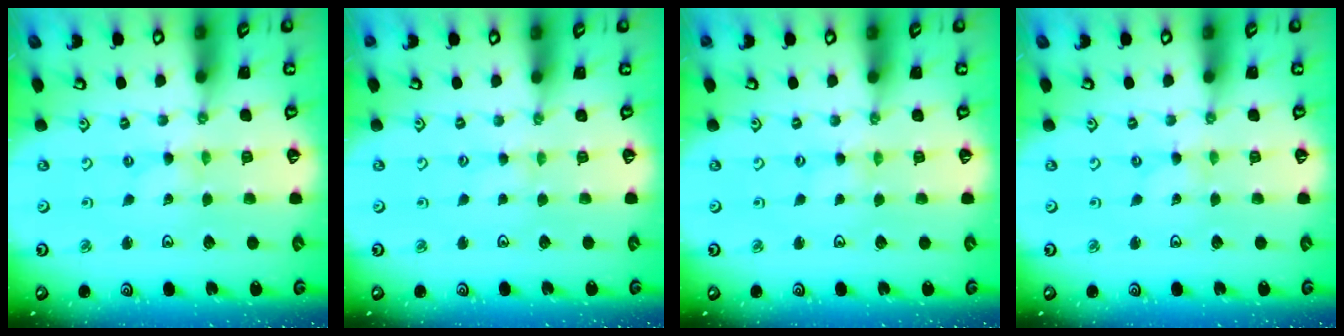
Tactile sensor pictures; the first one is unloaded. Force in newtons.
{"total": 2.0, "press": 1.9, "slide": 0.4}
{"total": 0.8, "press": 0.8, "slide": 0.1}
{"total": 0.0}